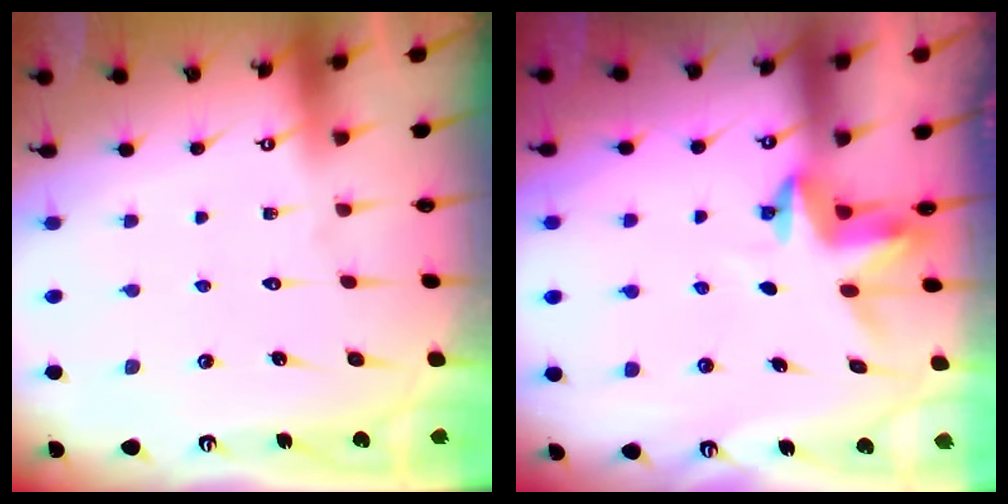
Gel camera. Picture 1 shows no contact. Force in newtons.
{"total": 3.4, "press": 3.4, "slide": 0.2}